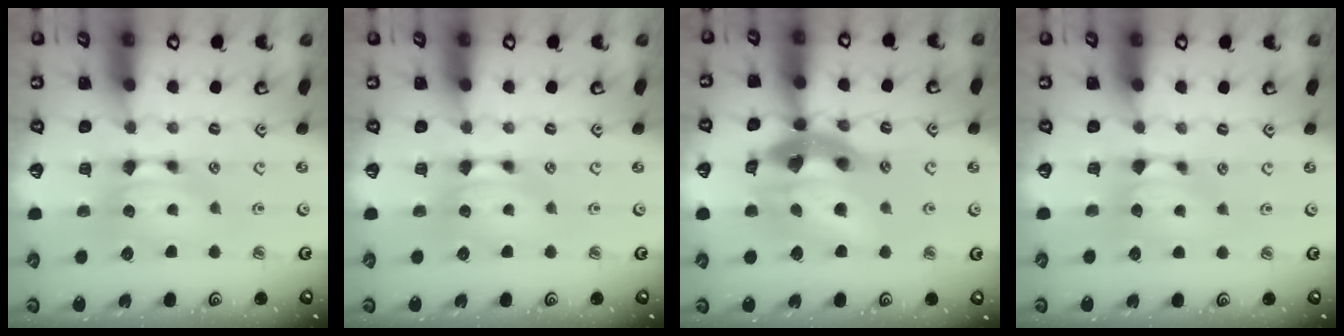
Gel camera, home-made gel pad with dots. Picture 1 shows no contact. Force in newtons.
{"total": 0.0}
{"total": 13.8, "press": 13.5, "slide": 2.9}
{"total": 0.8, "press": 0.5, "slide": 0.6}